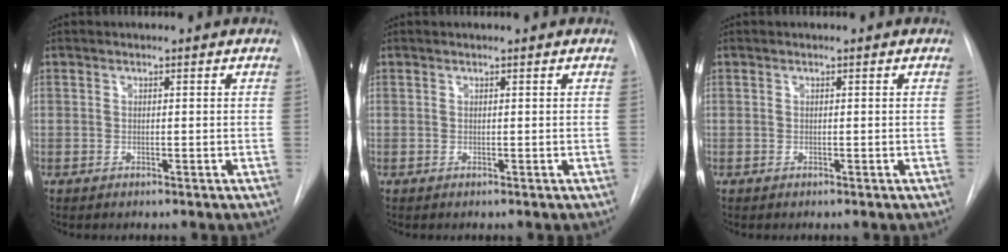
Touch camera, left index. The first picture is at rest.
{"total": 0.9, "force": [0.8, -0.1, 0.2], "torque": [-0.005, 0.009, 0.014]}
{"total": 0.0}